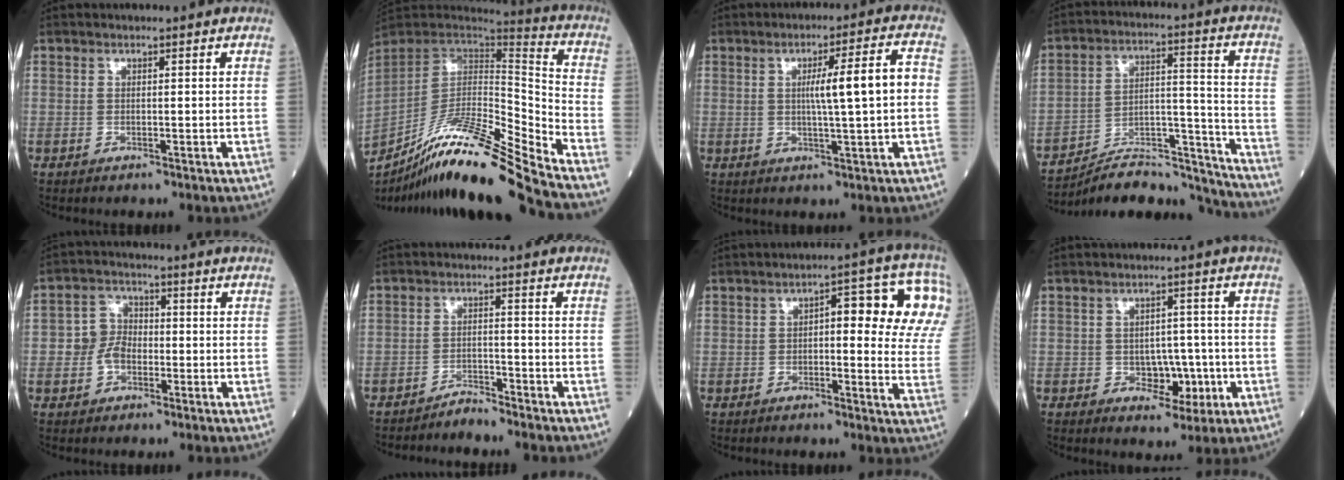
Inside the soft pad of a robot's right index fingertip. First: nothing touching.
{"total": 22.4, "force": [-18.0, -0.8, 13.4], "torque": [-0.243, -0.022, -0.327]}
{"total": 8.1, "force": [0.4, -0.3, 8.1], "torque": [-0.123, 0.010, 0.006]}
{"total": 17.1, "force": [-16.7, 1.4, 3.4], "torque": [-0.052, 0.036, -0.267]}
{"total": 4.5, "force": [-1.2, 3.8, 2.2], "torque": [-0.042, 0.017, -0.024]}
{"total": 2.6, "force": [-2.6, -0.2, -0.1], "torque": [0.005, -0.011, -0.046]}
{"total": 14.6, "force": [3.9, 4.4, 13.4], "torque": [-0.161, 0.030, 0.038]}
{"total": 5.3, "force": [-1.4, 3.4, 3.8], "torque": [-0.044, 0.008, -0.013]}